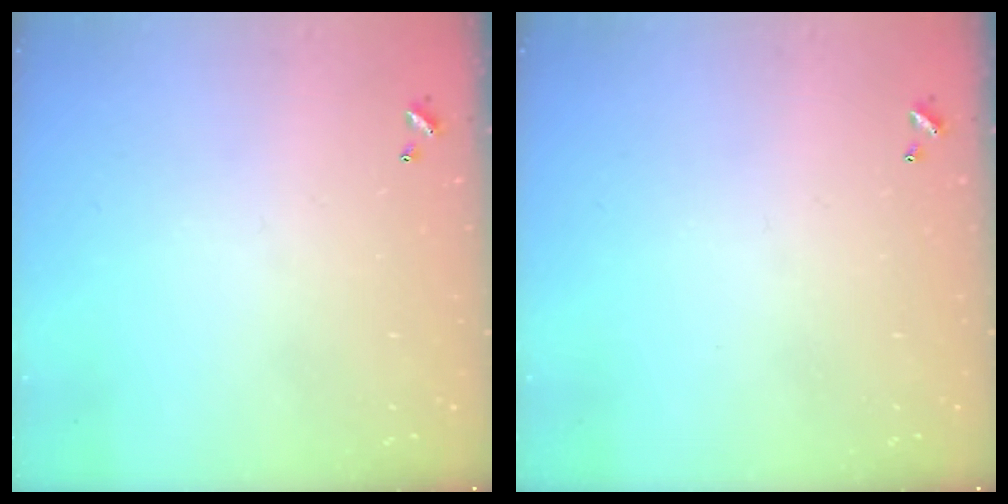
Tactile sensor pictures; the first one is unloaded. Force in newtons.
{"total": 0.0}